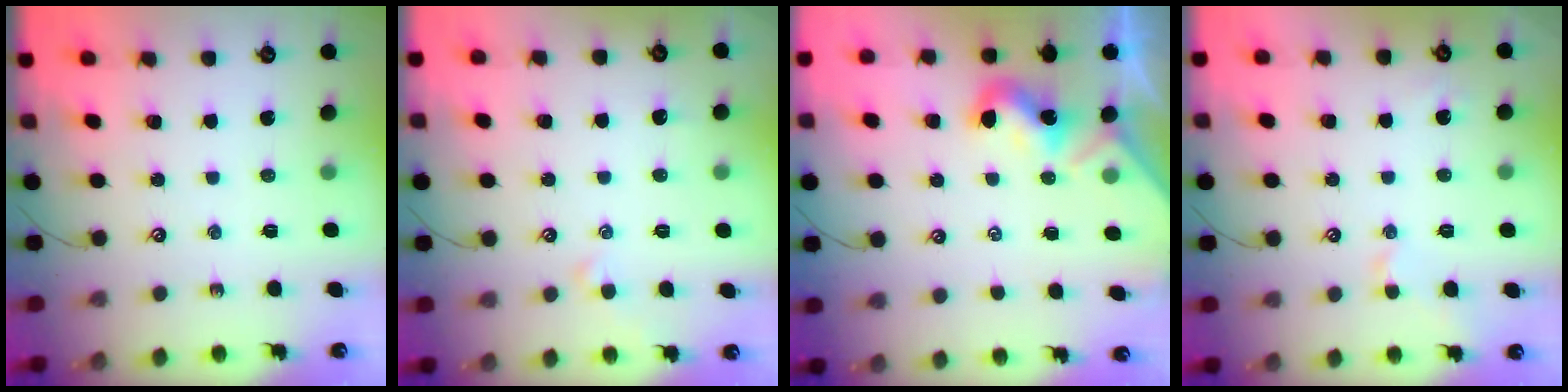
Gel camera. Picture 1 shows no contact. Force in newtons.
{"total": 2.1, "press": 2.0, "slide": 0.4}
{"total": 1.8, "press": 1.8, "slide": 0.4}
{"total": 1.7, "press": 1.6, "slide": 0.6}